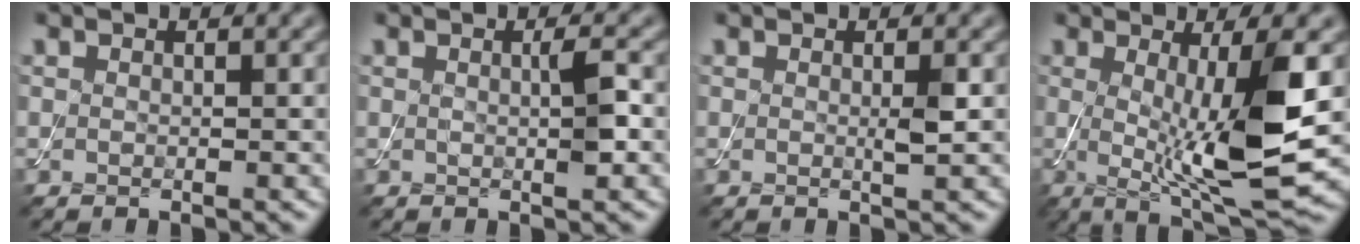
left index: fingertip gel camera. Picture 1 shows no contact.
{"total": 2.2, "force": [0.1, 0.2, 2.2], "torque": [-0.038, -0.002, 0.000]}
{"total": 1.3, "force": [0.0, 0.1, 1.2], "torque": [-0.025, -0.002, -0.002]}
{"total": 10.1, "force": [-0.1, 2.0, 9.9], "torque": [-0.158, -0.018, 0.009]}